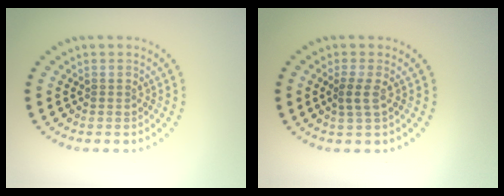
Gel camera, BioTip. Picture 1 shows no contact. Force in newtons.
{"total": 1.4, "press": 1.2, "slide": 0.8}